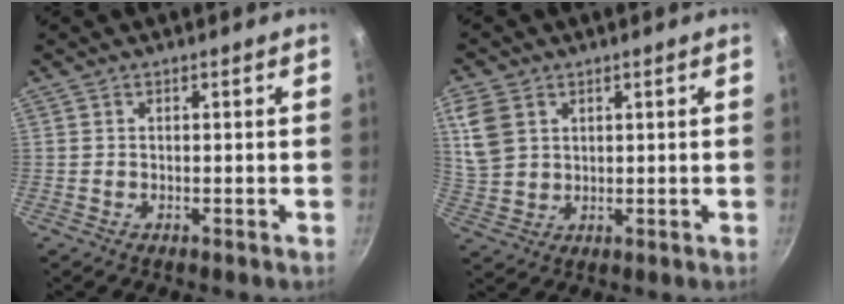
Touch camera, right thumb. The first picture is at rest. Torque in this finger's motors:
{"motor_torque": [-0.30, 0.89, 0.43, 0.04, 0.19]}